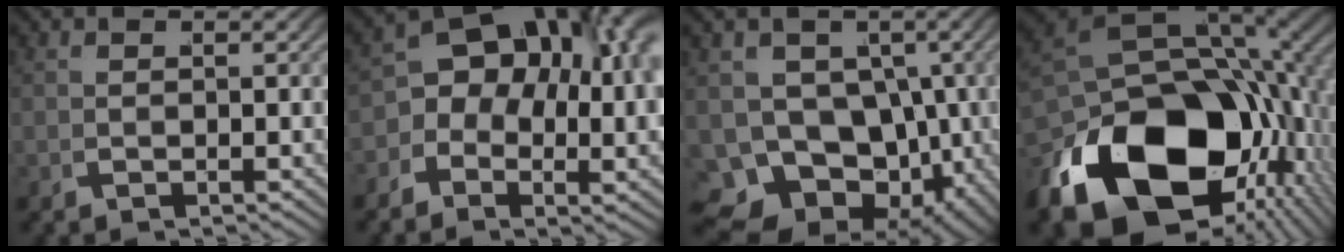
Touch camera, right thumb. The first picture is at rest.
{"total": 11.9, "force": [1.1, 7.6, 9.1], "torque": [-0.122, 0.013, 0.000]}
{"total": 15.3, "force": [-4.3, 12.1, 8.3], "torque": [-0.179, -0.081, -0.057]}
{"total": 22.3, "force": [-5.0, 13.4, 17.1], "torque": [-0.305, -0.055, -0.056]}